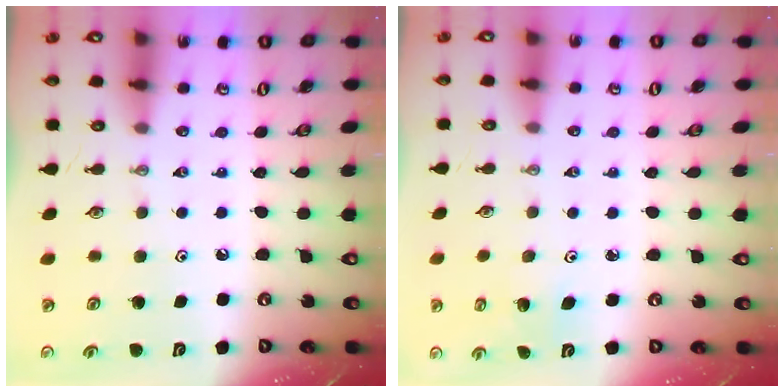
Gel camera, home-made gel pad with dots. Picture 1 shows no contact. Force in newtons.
{"total": 2.9, "press": 2.9, "slide": 0.3}